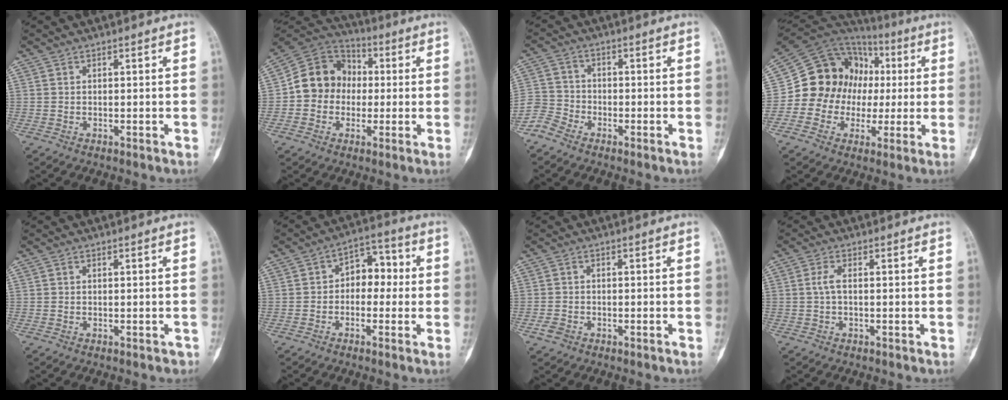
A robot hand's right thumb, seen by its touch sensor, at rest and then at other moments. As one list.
[{"total": 12.3, "force": [-0.3, 11.0, 5.7], "torque": [-0.062, 0.033, -0.018]}, {"total": 4.2, "force": [-3.6, 2.2, 0.3], "torque": [0.002, 0.010, -0.086]}, {"total": 17.6, "force": [0.3, 15.7, 7.9], "torque": [-0.095, 0.057, 0.010]}, {"total": 0.8, "force": [-0.4, 0.5, 0.4], "torque": [0.002, 0.006, -0.004]}, {"total": 7.2, "force": [-0.3, 5.1, 5.0], "torque": [-0.036, 0.035, -0.019]}, {"total": 1.9, "force": [-1.2, 1.1, 0.9], "torque": [-0.017, 0.009, -0.019]}, {"total": 1.9, "force": [0.0, 0.7, 1.8], "torque": [-0.036, 0.003, -0.002]}]